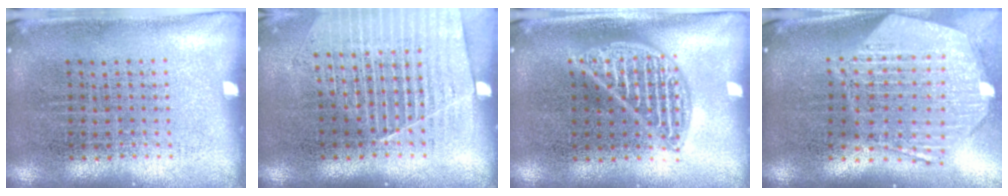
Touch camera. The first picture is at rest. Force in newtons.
{"total": 1.3, "press": 1.3, "slide": 0.3}
{"total": 2.1, "press": 2.1, "slide": 0.3}
{"total": 2.9, "press": 2.3, "slide": 1.8}